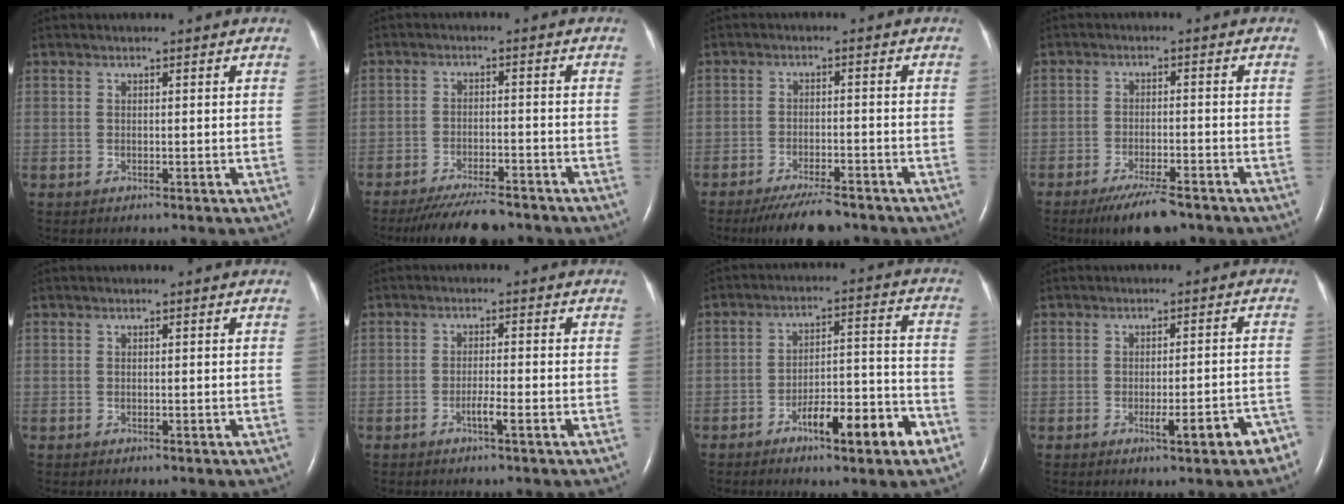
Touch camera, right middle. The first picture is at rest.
{"total": 9.4, "force": [-8.4, 1.5, 4.1], "torque": [-0.064, -0.017, -0.131]}
{"total": 7.4, "force": [-6.3, 1.4, 3.7], "torque": [-0.061, -0.015, -0.104]}
{"total": 7.1, "force": [-5.4, 1.4, 4.4], "torque": [-0.077, -0.013, -0.089]}
{"total": 0.0}
{"total": 2.5, "force": [-1.2, -0.2, 2.1], "torque": [-0.040, -0.001, -0.023]}
{"total": 11.1, "force": [-6.2, 2.0, 9.1], "torque": [-0.136, 0.017, -0.090]}
{"total": 5.9, "force": [-3.5, 0.8, 4.7], "torque": [-0.056, 0.006, -0.042]}